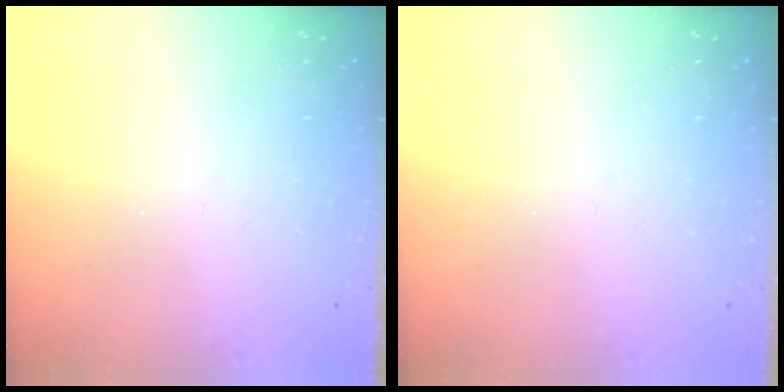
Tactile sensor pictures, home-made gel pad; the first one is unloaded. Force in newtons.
{"total": 0.0}